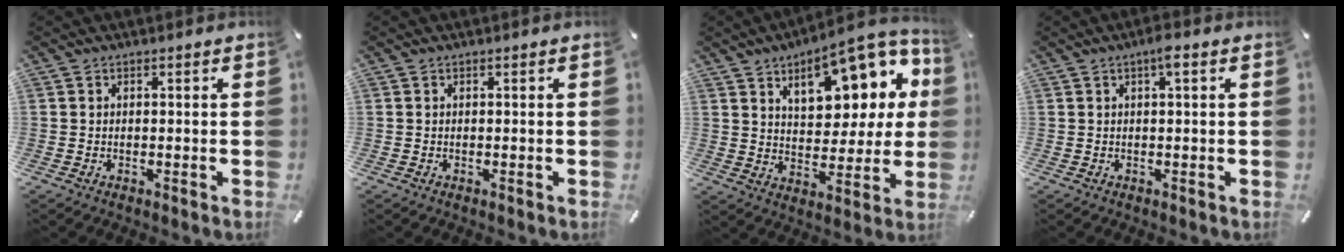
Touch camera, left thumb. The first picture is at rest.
{"total": 0.0}
{"total": 18.6, "force": [9.6, 9.6, 12.7], "torque": [-0.172, -0.052, 0.157]}
{"total": 2.6, "force": [1.0, 0.4, 2.4], "torque": [-0.041, 0.000, 0.014]}